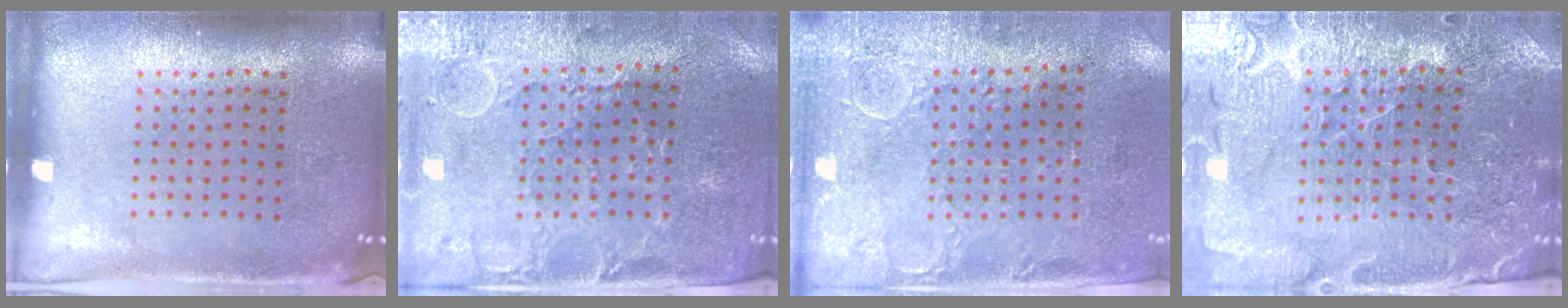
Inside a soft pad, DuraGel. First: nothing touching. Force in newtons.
{"total": 0.8, "press": 0.7, "slide": 0.4}
{"total": 3.0, "press": 2.2, "slide": 2.0}
{"total": 3.4, "press": 3.4, "slide": 0.3}